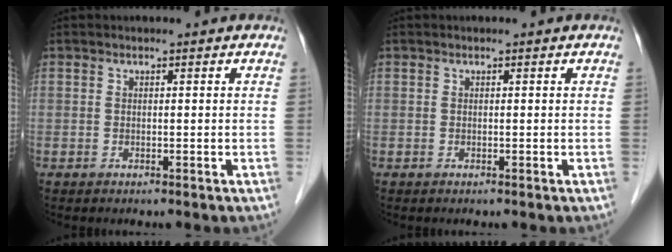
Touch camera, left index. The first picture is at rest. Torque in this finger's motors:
{"motor_torque": [-0.04, 0.04, 0.00, 0.00]}